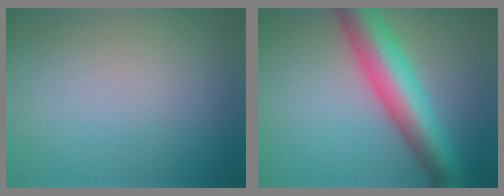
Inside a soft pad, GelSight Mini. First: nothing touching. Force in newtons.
{"total": 8.2, "press": 8.2, "slide": 0.3}